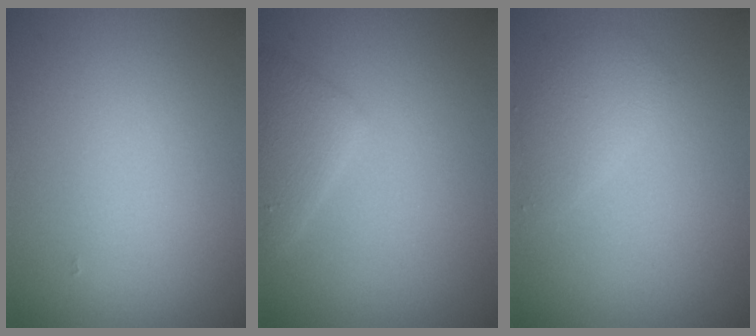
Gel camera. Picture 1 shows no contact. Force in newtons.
{"total": 2.4, "press": 2.4, "slide": 0.1}
{"total": 2.0, "press": 2.0, "slide": 0.1}